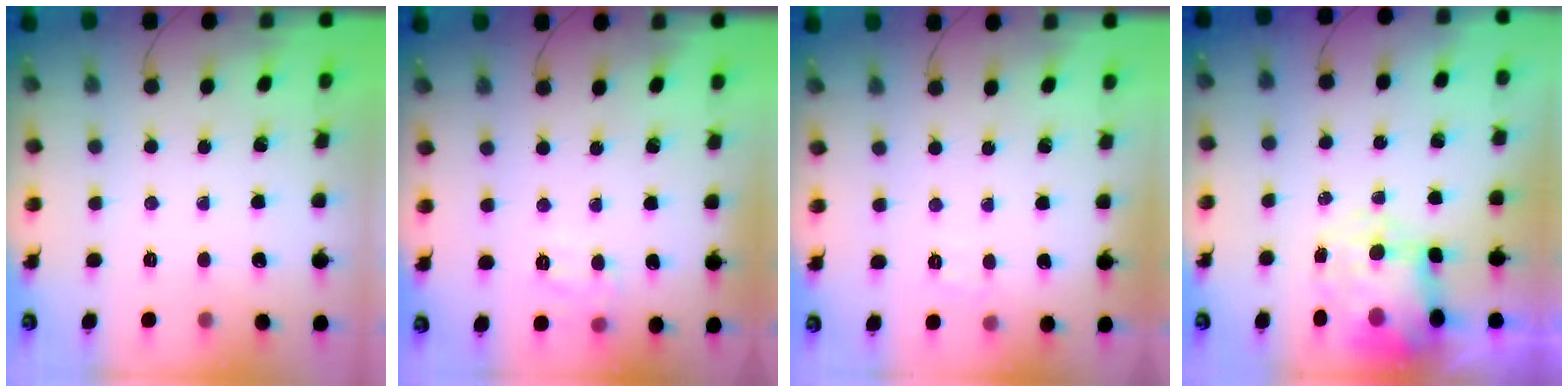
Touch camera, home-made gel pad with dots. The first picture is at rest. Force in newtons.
{"total": 7.2, "press": 7.1, "slide": 1.1}
{"total": 2.0, "press": 1.7, "slide": 1.1}
{"total": 8.2, "press": 8.0, "slide": 1.8}